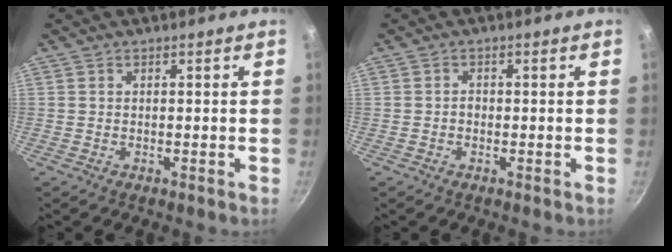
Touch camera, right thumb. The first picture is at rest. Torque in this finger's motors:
{"motor_torque": [0.19, 0.13, 0.71, 0.18, -0.02]}